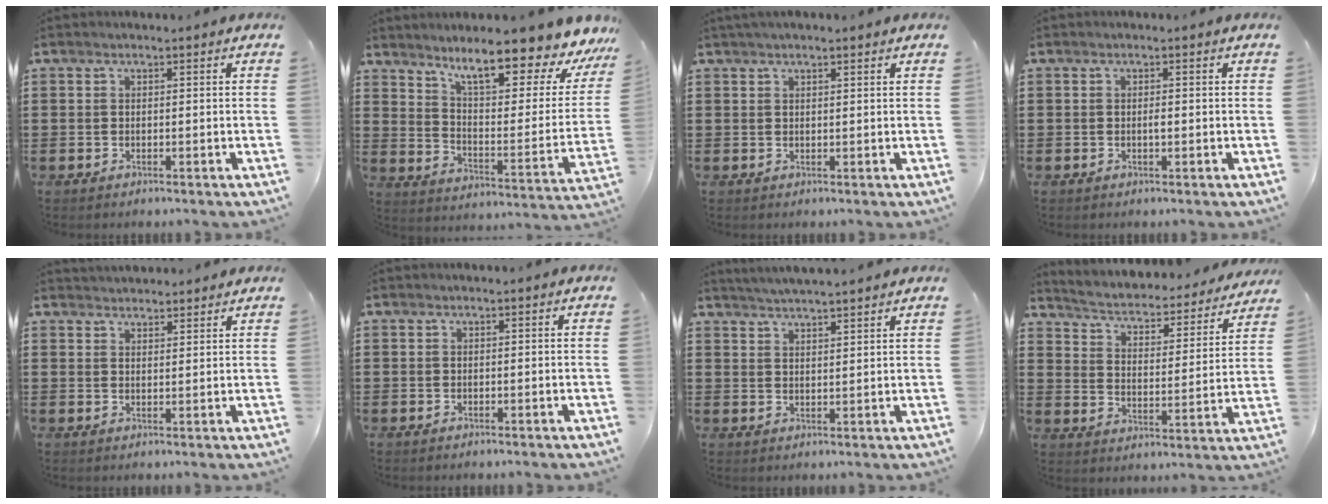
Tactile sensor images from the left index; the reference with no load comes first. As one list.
[{"total": 12.6, "force": [10.2, 1.2, 7.3], "torque": [-0.136, -0.071, 0.164]}, {"total": 1.4, "force": [1.1, 0.1, 0.8], "torque": [-0.016, 0.002, 0.019]}, {"total": 0.9, "force": [-0.1, 0.2, 0.9], "torque": [-0.019, -0.003, -0.002]}, {"total": 2.3, "force": [2.3, 0.1, -0.3], "torque": [0.001, -0.004, 0.045]}, {"total": 0.0}, {"total": 2.9, "force": [2.8, -0.7, 0.2], "torque": [-0.012, -0.010, 0.050]}, {"total": 2.6, "force": [2.3, 0.5, 1.0], "torque": [-0.038, -0.028, 0.025]}]